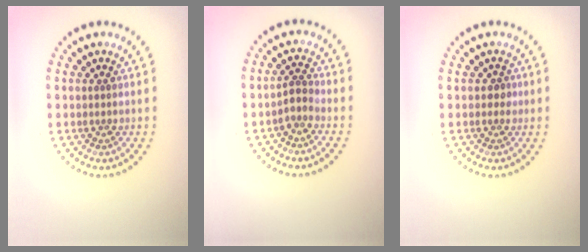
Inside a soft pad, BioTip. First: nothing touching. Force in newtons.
{"total": 1.6, "press": 1.1, "slide": 1.1}
{"total": 1.0, "press": 0.9, "slide": 0.4}